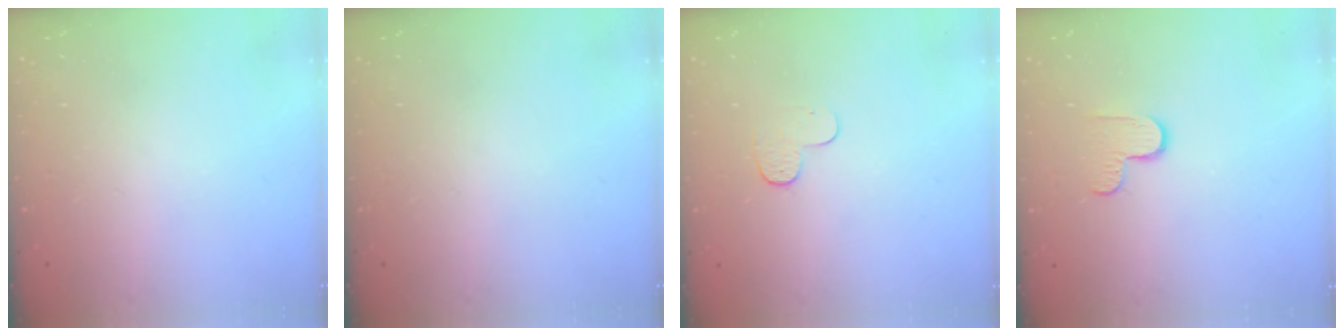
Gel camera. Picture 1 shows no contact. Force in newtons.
{"total": 0.0}
{"total": 3.9, "press": 3.8, "slide": 0.4}
{"total": 4.5, "press": 4.5, "slide": 0.4}